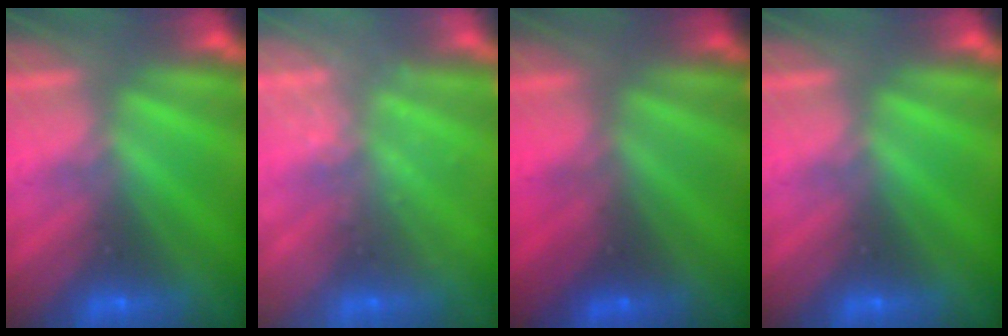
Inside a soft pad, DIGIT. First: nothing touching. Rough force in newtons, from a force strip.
{"total": 2.1}
{"total": 2.2}
{"total": 0.0}